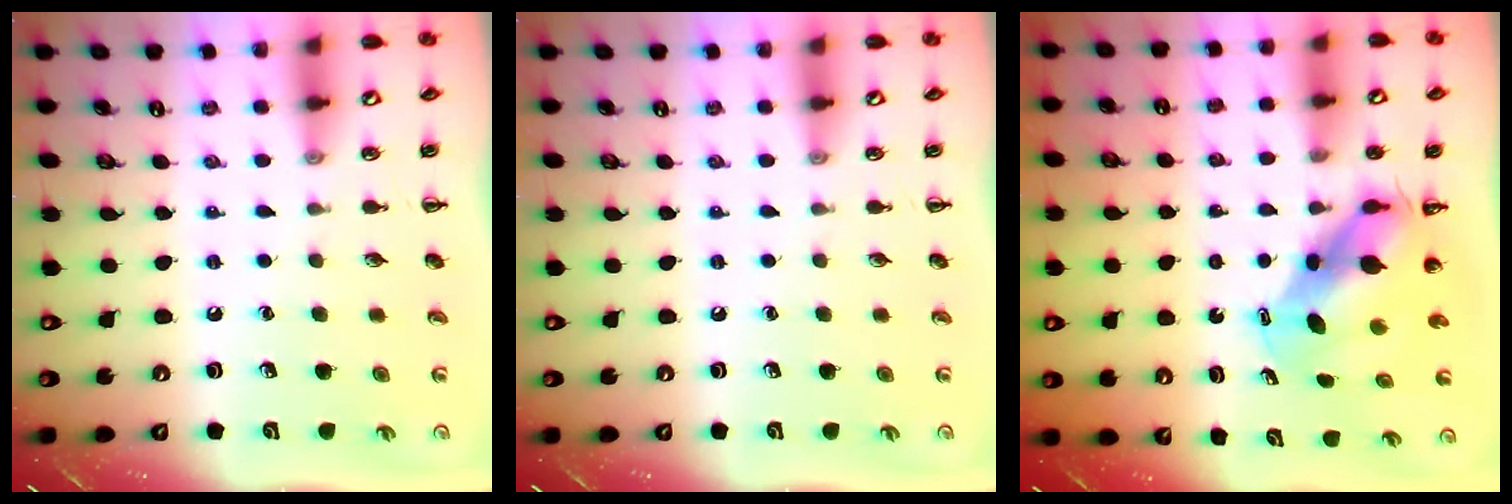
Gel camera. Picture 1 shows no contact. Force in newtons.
{"total": 0.0}
{"total": 6.9, "press": 6.6, "slide": 2.0}